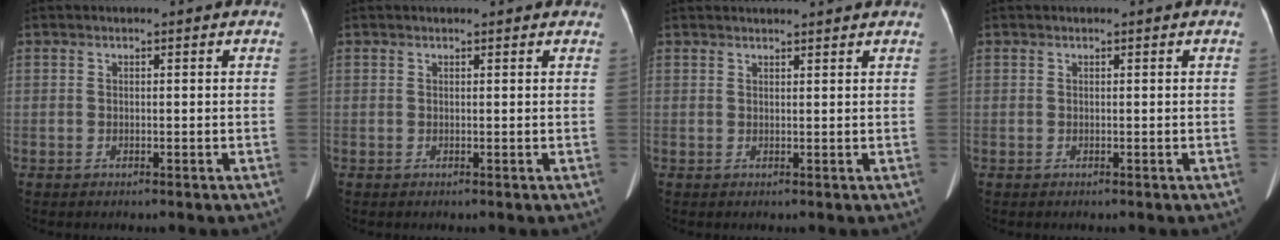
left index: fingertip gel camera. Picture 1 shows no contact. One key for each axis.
{"total": 2.4, "fx": 2.0, "fy": 1.0, "fz": 0.8, "tx": -0.012, "ty": 0.015, "tz": 0.014}
{"total": 4.6, "fx": 4.4, "fy": 0.2, "fz": 1.5, "tx": -0.020, "ty": 0.025, "tz": 0.053}
{"total": 0.0}